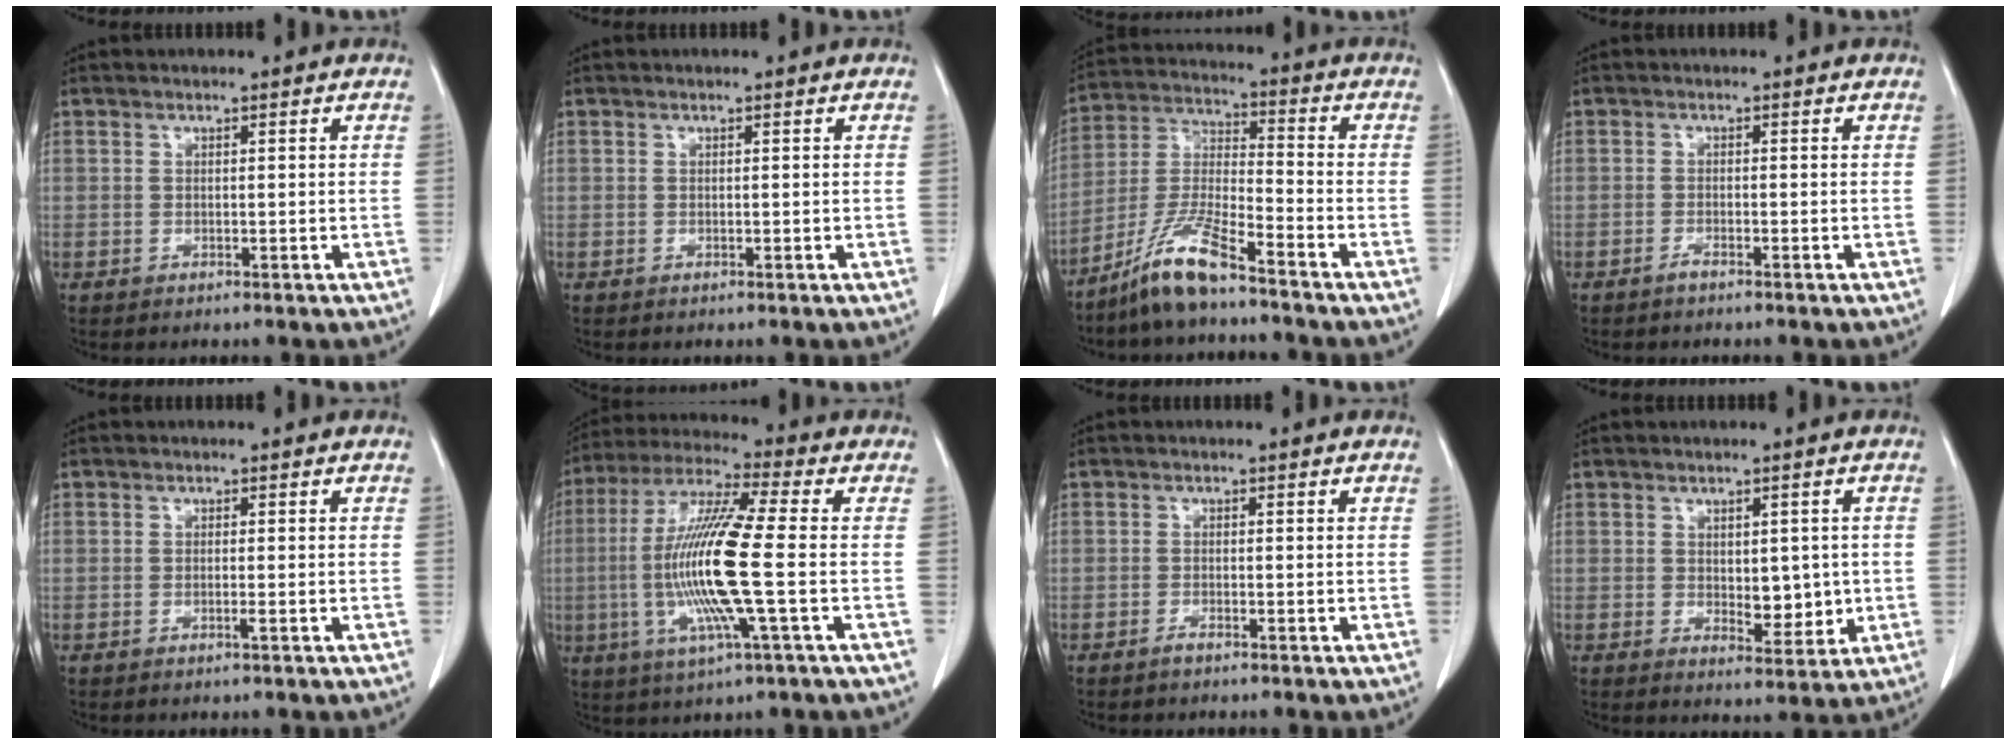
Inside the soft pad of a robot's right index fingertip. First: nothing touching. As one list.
[{"total": 0.0}, {"total": 9.9, "force": [-7.6, 0.4, 6.3], "torque": [-0.140, -0.018, -0.153]}, {"total": 1.0, "force": [-0.9, 0.0, 0.5], "torque": [-0.009, 0.000, -0.016]}, {"total": 0.8, "force": [-0.4, -0.1, 0.7], "torque": [-0.015, 0.000, -0.004]}, {"total": 15.5, "force": [-2.1, 0.2, 15.3], "torque": [-0.317, -0.007, -0.048]}, {"total": 0.9, "force": [-0.8, 0.0, 0.4], "torque": [-0.008, 0.000, -0.014]}, {"total": 5.1, "force": [-0.1, 2.6, 4.3], "torque": [-0.055, -0.006, 0.012]}]